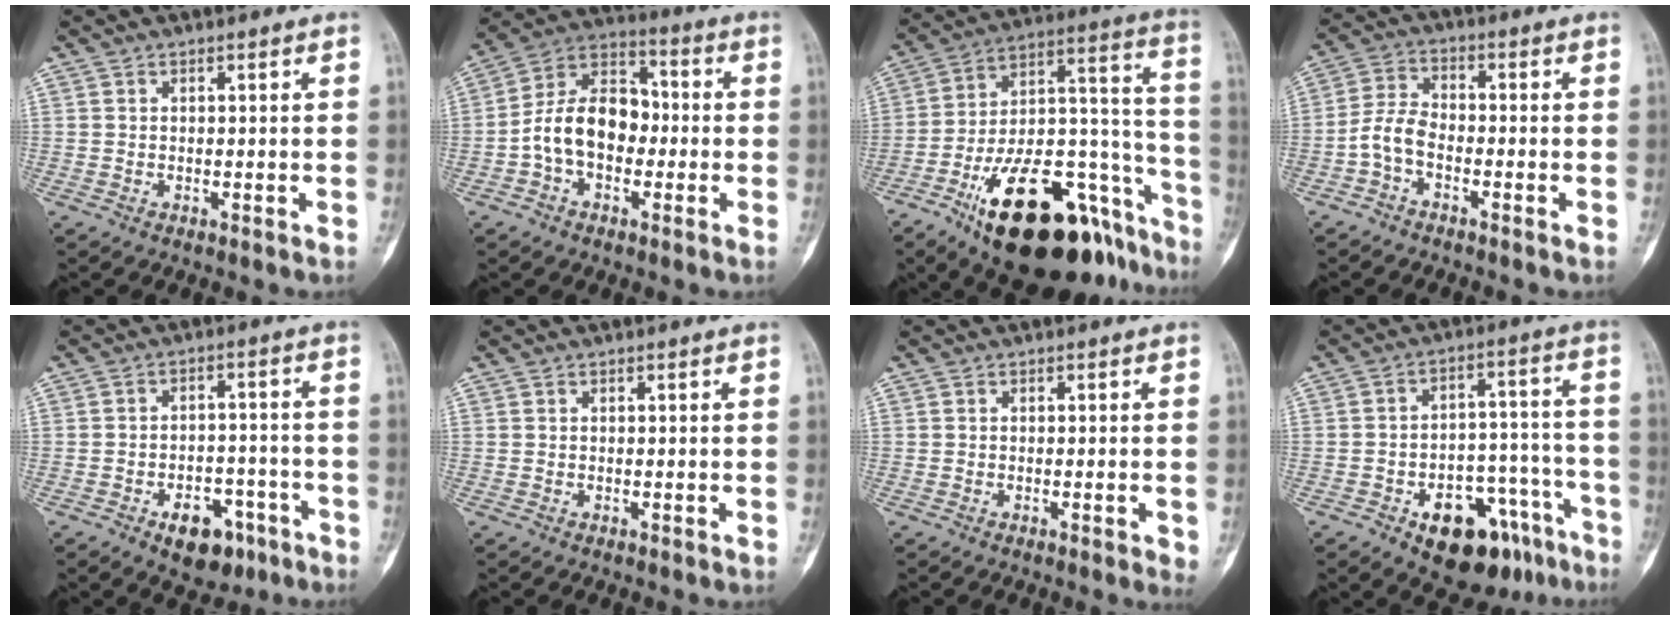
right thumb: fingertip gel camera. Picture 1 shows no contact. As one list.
[{"total": 13.3, "force": [-2.0, 9.1, 9.5], "torque": [-0.145, 0.046, -0.048]}, {"total": 32.1, "force": [-17.8, 13.9, 22.8], "torque": [-0.269, 0.108, -0.274]}, {"total": 5.6, "force": [-2.4, 3.5, 3.7], "torque": [-0.068, 0.022, -0.062]}, {"total": 9.6, "force": [-5.3, 5.9, 5.4], "torque": [-0.043, 0.040, -0.069]}, {"total": 0.0}, {"total": 2.3, "force": [-0.5, 0.7, 2.1], "torque": [-0.019, -0.005, -0.006]}, {"total": 16.9, "force": [-9.6, 9.0, 10.6], "torque": [-0.098, 0.081, -0.131]}]